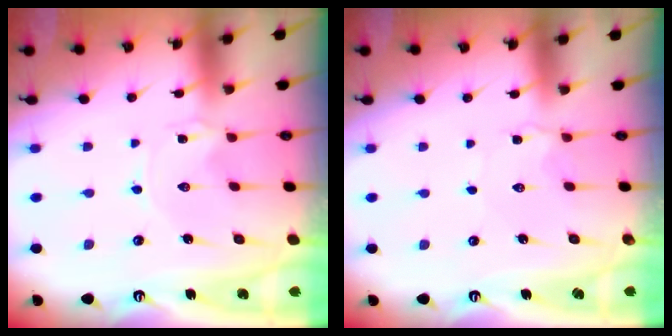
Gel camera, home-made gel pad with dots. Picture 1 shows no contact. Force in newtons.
{"total": 2.2, "press": 2.2, "slide": 0.3}